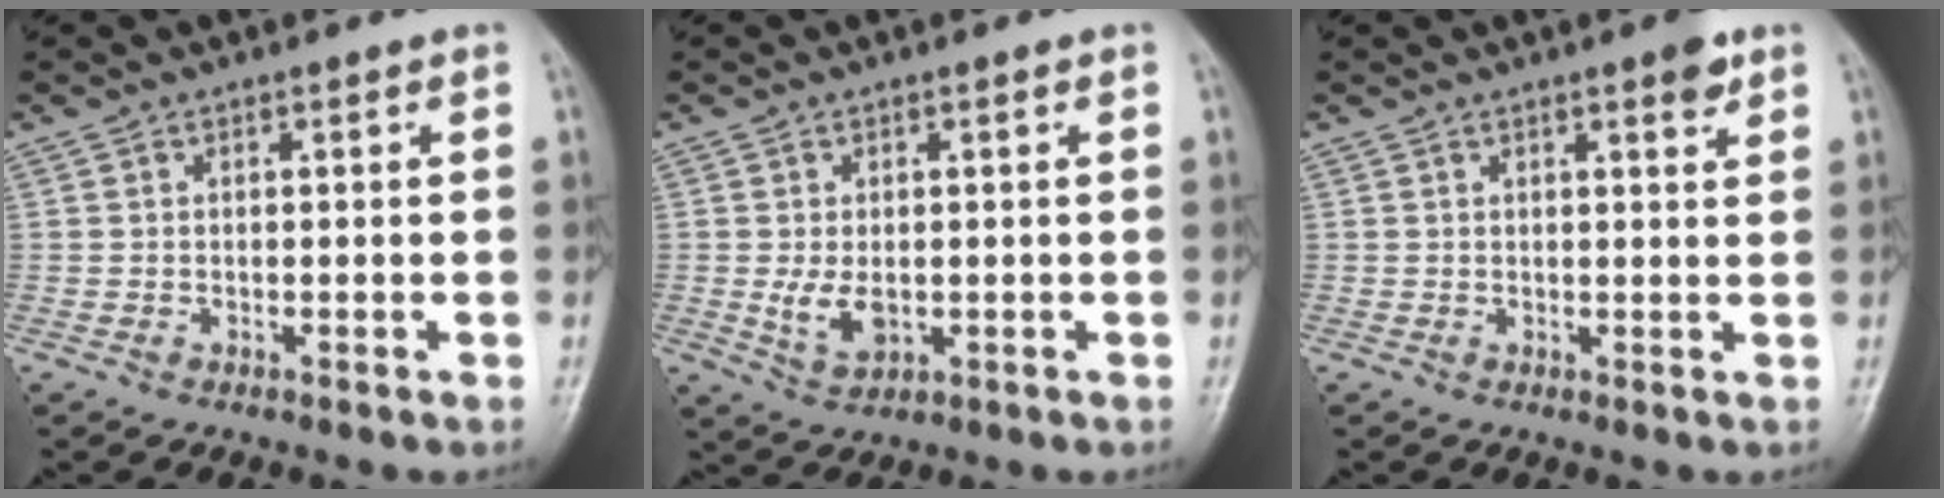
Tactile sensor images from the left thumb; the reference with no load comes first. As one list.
[{"total": 4.7, "force": [-0.3, 2.8, 3.8], "torque": [-0.064, -0.011, 0.001]}, {"total": 3.0, "force": [1.8, 0.7, 2.2], "torque": [-0.025, -0.009, 0.022]}]